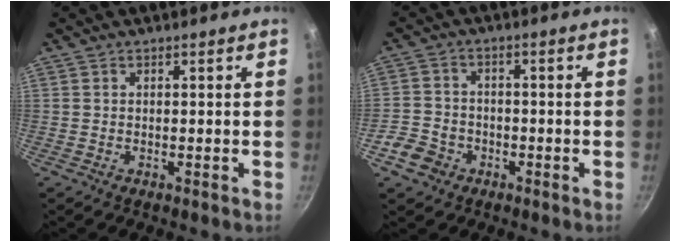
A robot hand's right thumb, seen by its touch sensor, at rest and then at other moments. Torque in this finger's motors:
{"motor_torque": [-0.33, 0.34, -0.16, -0.20, 0.07]}